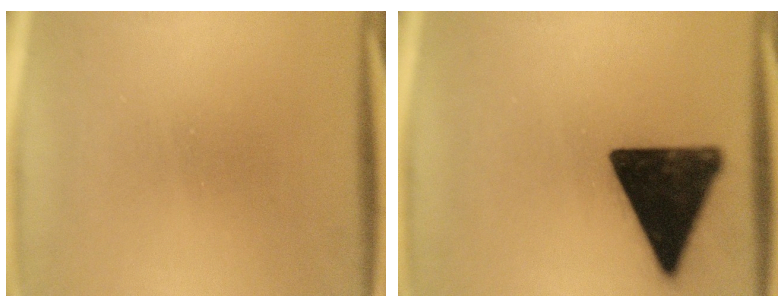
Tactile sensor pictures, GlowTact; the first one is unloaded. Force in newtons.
{"total": 14.4}